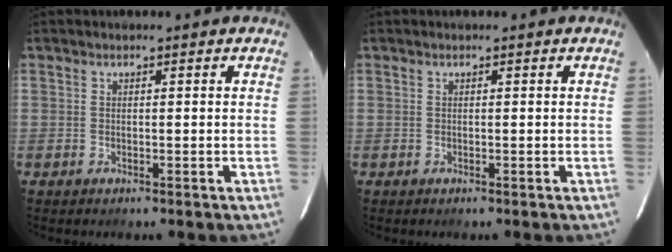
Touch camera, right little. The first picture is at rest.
{"total": 0.0}